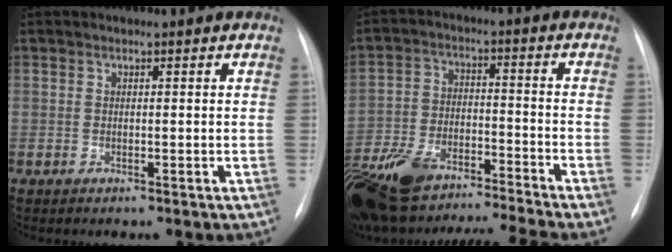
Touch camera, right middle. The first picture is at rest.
{"total": 16.4, "force": [-14.0, 1.7, 8.4], "torque": [-0.176, 0.008, -0.248]}